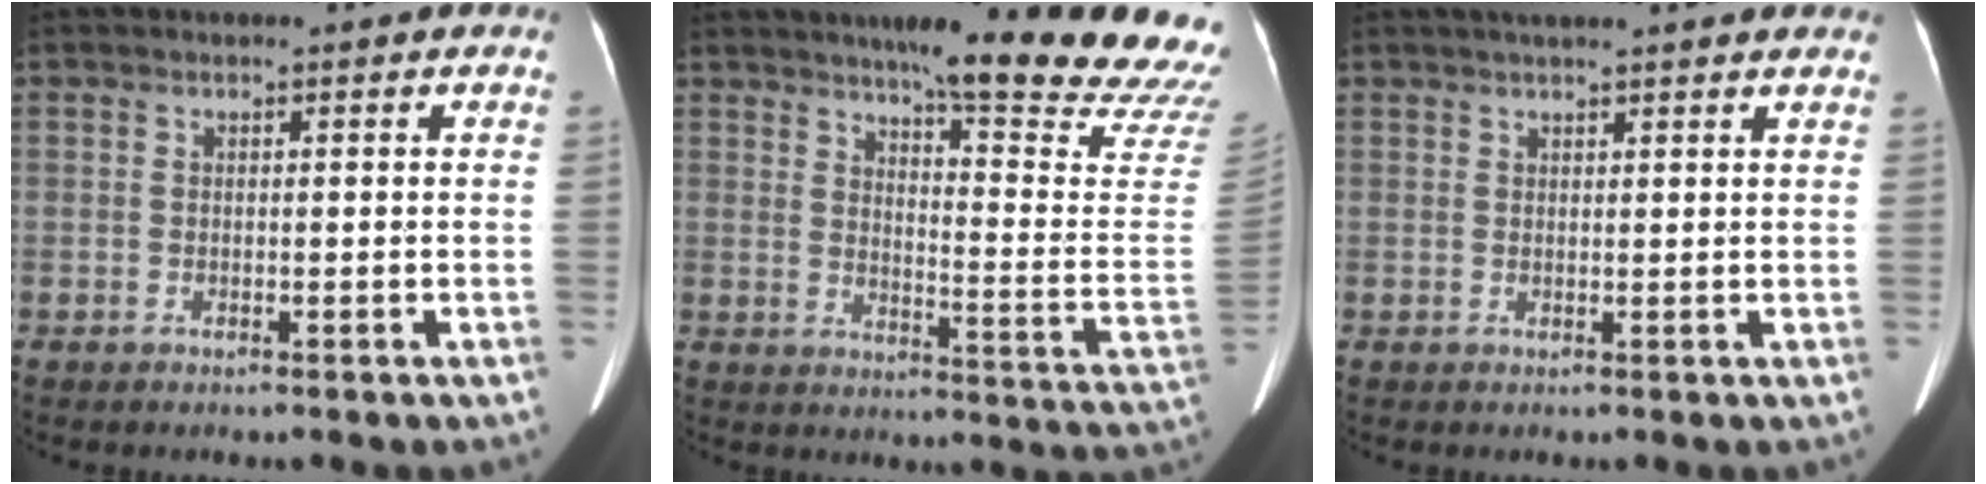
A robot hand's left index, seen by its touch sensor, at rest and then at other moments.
{"total": 21.7, "force": [19.2, 0.3, 10.2], "torque": [-0.129, -0.095, 0.225]}
{"total": 9.7, "force": [8.4, 0.5, 4.9], "torque": [-0.071, 0.036, 0.098]}